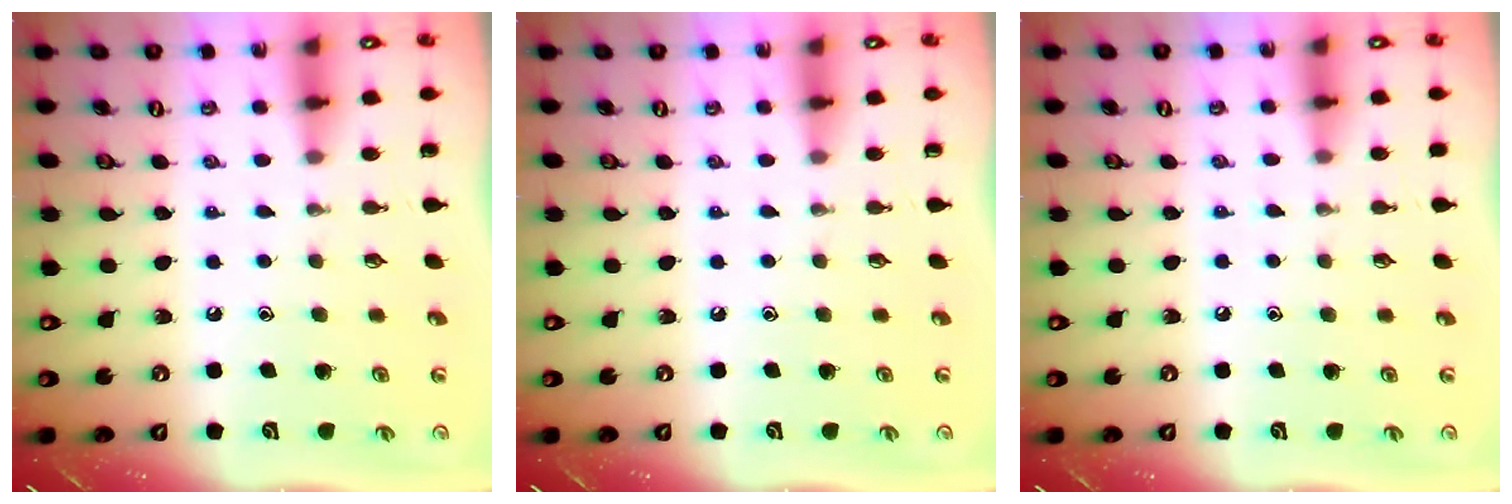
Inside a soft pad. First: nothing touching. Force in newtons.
{"total": 0.0}
{"total": 3.5, "press": 3.5, "slide": 0.5}